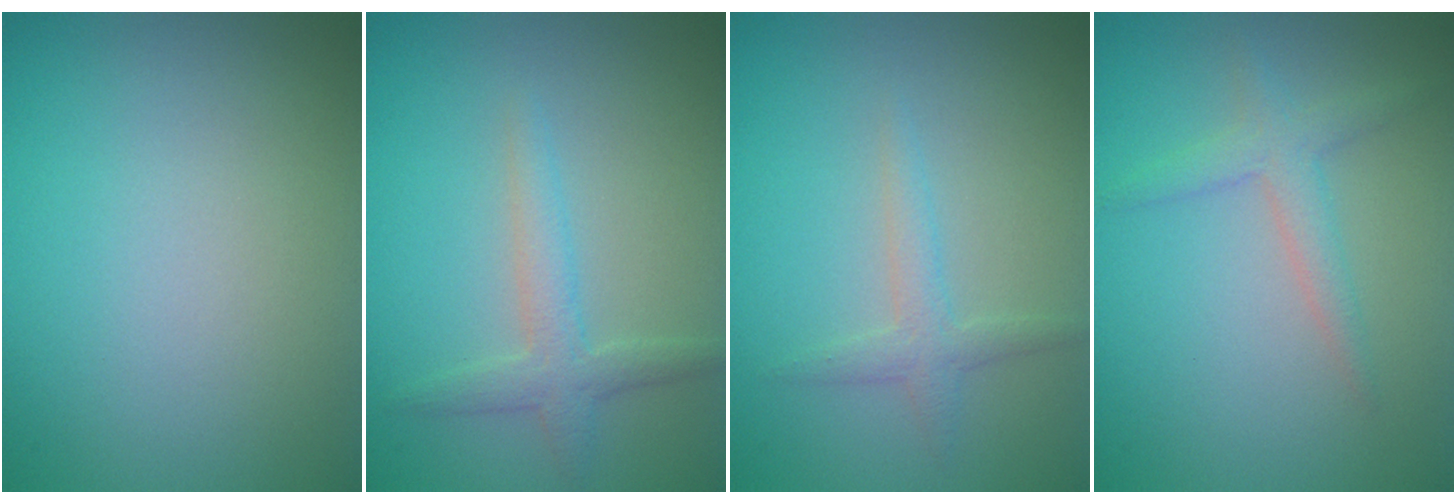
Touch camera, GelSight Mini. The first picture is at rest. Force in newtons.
{"total": 2.3, "press": 2.3, "slide": 0.1}
{"total": 1.7, "press": 1.7, "slide": 0.1}
{"total": 2.1, "press": 2.1, "slide": 0.2}